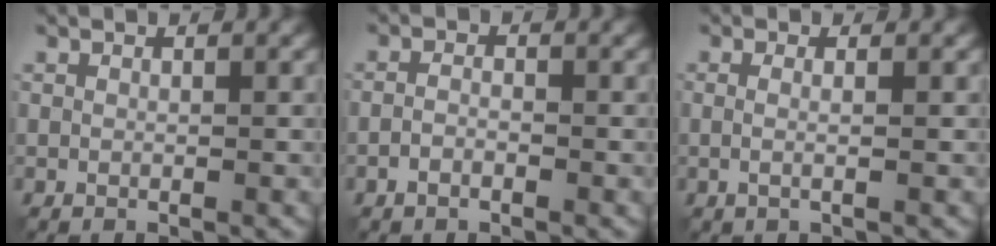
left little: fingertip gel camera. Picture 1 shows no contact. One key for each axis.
{"total": 1.3, "fx": -0.8, "fy": 0.5, "fz": 0.8, "tx": -0.016, "ty": 0.003, "tz": -0.019}
{"total": 1.7, "fx": 0.2, "fy": 0.7, "fz": 1.6, "tx": -0.018, "ty": -0.006, "tz": -0.011}